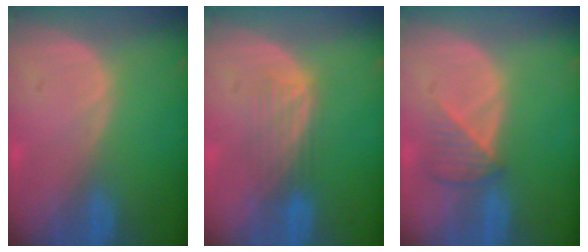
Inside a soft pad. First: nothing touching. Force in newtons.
{"total": 4.4, "press": 3.7, "slide": 2.4}
{"total": 3.5, "press": 3.4, "slide": 0.9}